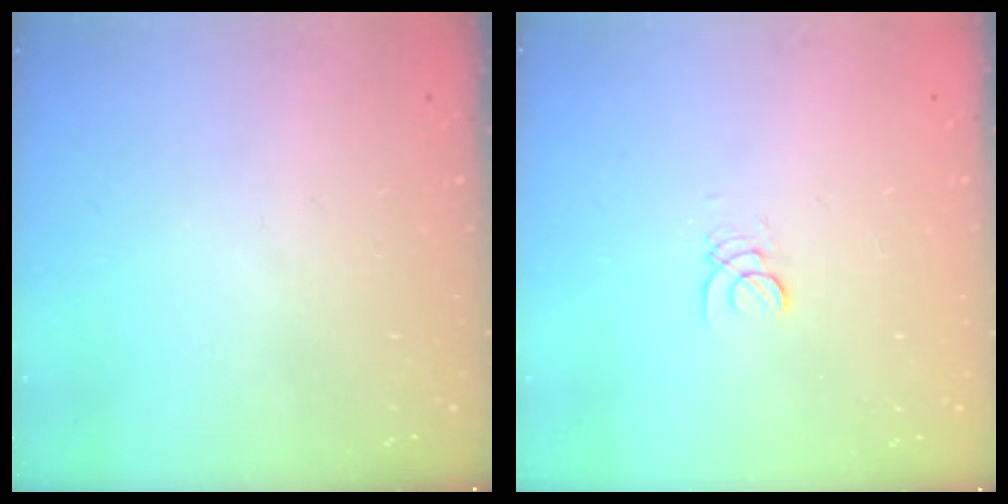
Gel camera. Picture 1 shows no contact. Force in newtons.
{"total": 1.3, "press": 1.3, "slide": 0.1}